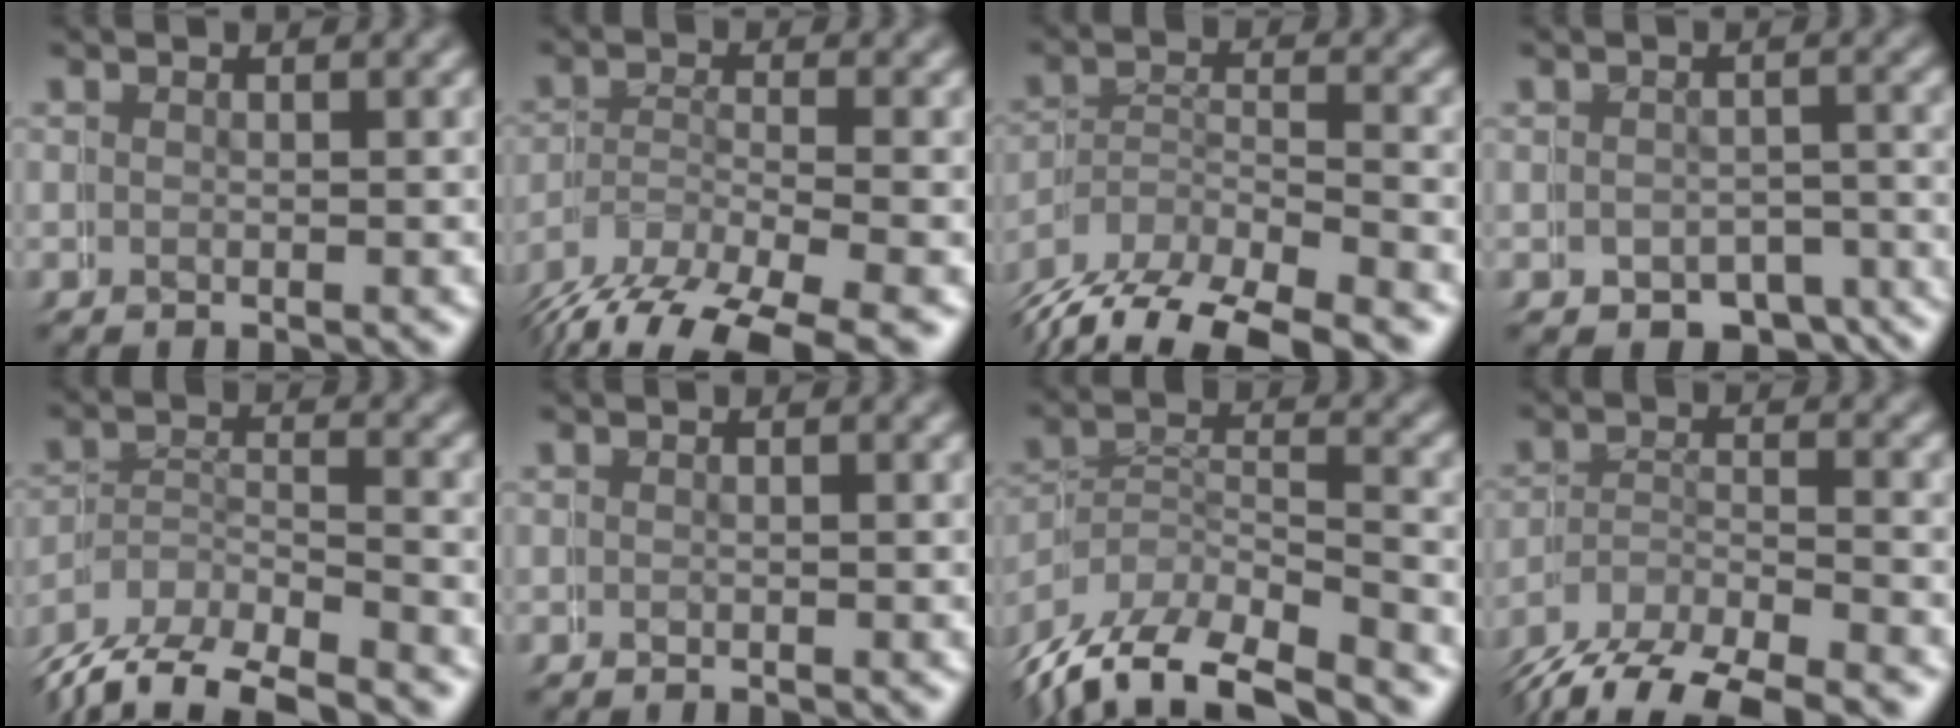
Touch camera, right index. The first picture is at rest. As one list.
[{"total": 8.2, "force": [-5.8, 4.2, 4.0], "torque": [-0.080, -0.037, -0.070]}, {"total": 8.7, "force": [-6.3, 4.8, 3.7], "torque": [-0.067, -0.026, -0.092]}, {"total": 6.2, "force": [-4.6, 4.0, 0.9], "torque": [-0.005, -0.018, -0.071]}, {"total": 7.8, "force": [-5.8, 4.8, 2.1], "torque": [-0.053, -0.025, -0.094]}, {"total": 0.0}, {"total": 8.7, "force": [-6.8, 4.8, 2.5], "torque": [-0.066, -0.029, -0.104]}, {"total": 7.0, "force": [-5.1, 3.8, 2.9], "torque": [-0.052, -0.019, -0.075]}]